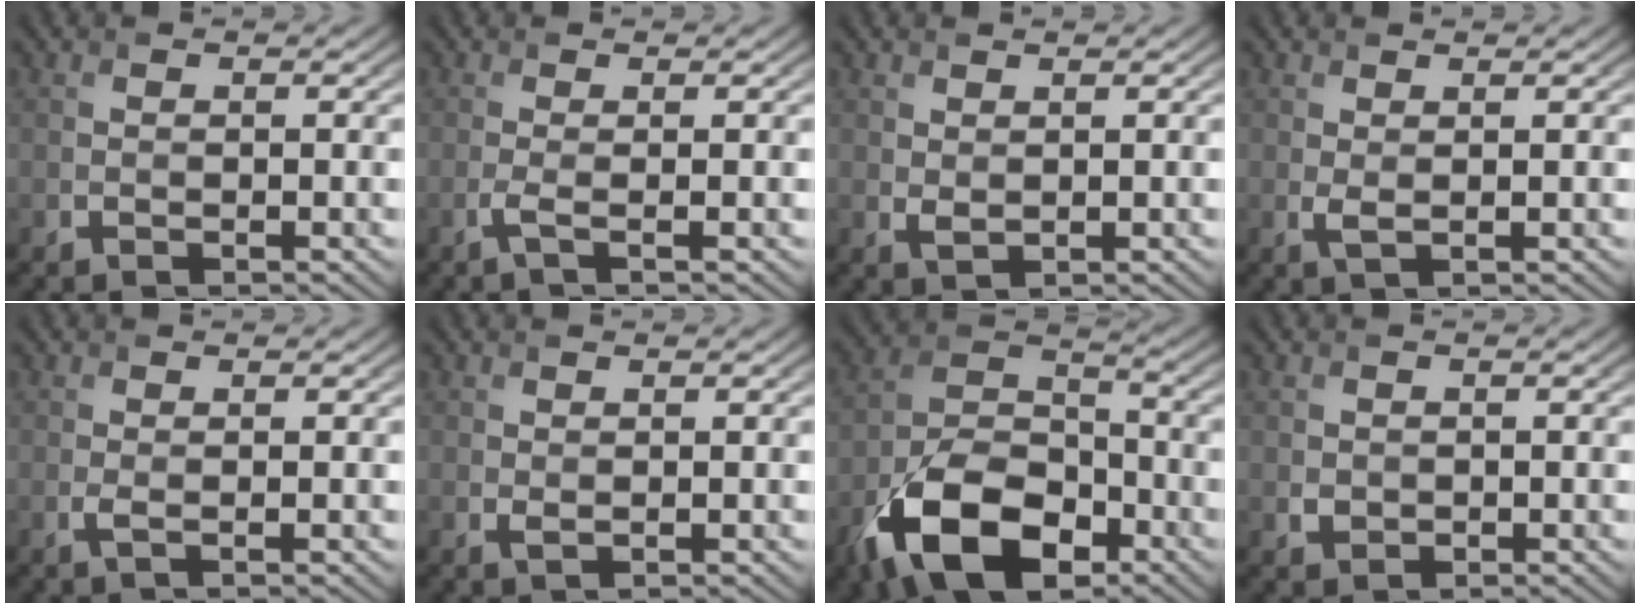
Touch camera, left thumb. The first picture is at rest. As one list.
[{"total": 1.6, "force": [-0.3, 0.2, 1.5], "torque": [-0.032, 0.001, -0.013]}, {"total": 1.1, "force": [0.7, 0.6, 0.7], "torque": [-0.020, -0.003, 0.017]}, {"total": 1.2, "force": [0.5, 0.3, 1.0], "torque": [-0.027, -0.001, 0.012]}, {"total": 0.8, "force": [0.0, 0.1, 0.8], "torque": [-0.022, 0.000, -0.001]}, {"total": 0.7, "force": [0.3, 0.3, 0.5], "torque": [-0.014, -0.002, 0.008]}, {"total": 13.9, "force": [-7.5, 7.6, 8.9], "torque": [-0.198, -0.018, -0.148]}, {"total": 0.9, "force": [0.2, 0.9, 0.3], "torque": [-0.008, -0.006, 0.005]}]